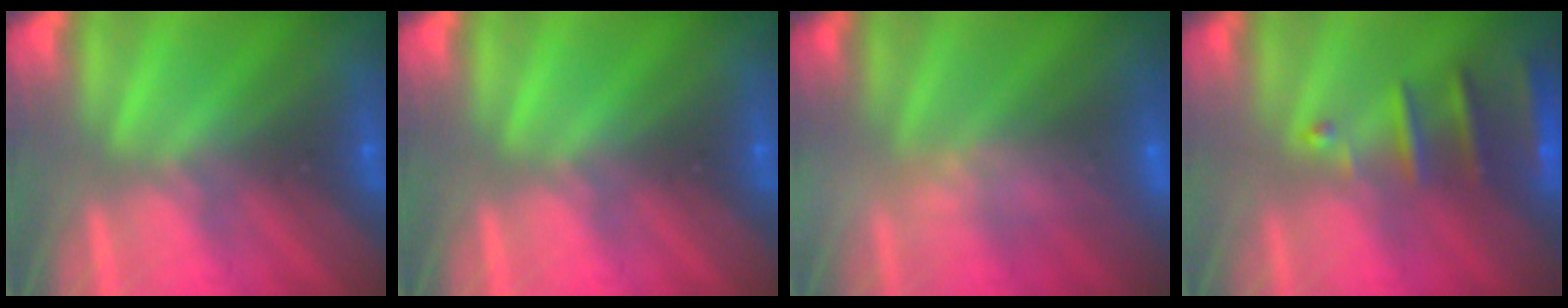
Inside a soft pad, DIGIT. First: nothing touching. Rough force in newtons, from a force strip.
{"total": 0.0}
{"total": 2.4}
{"total": 2.7}